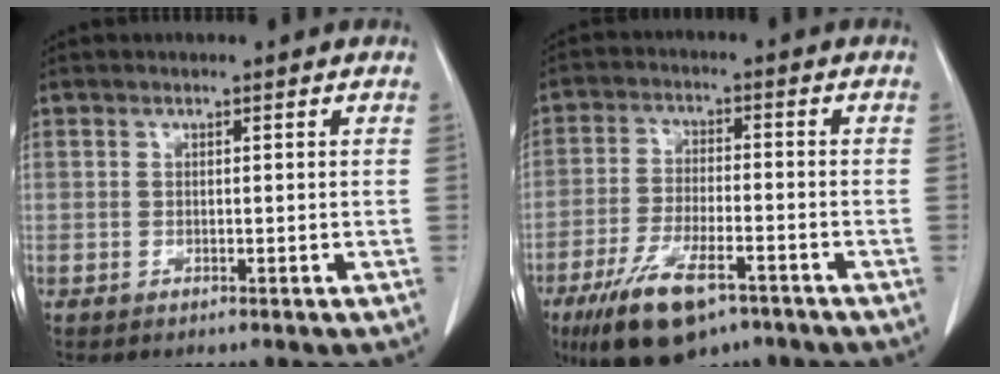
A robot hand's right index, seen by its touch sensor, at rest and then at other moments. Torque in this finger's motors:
{"motor_torque": [1.28, -0.86, 0.66, 0.18]}